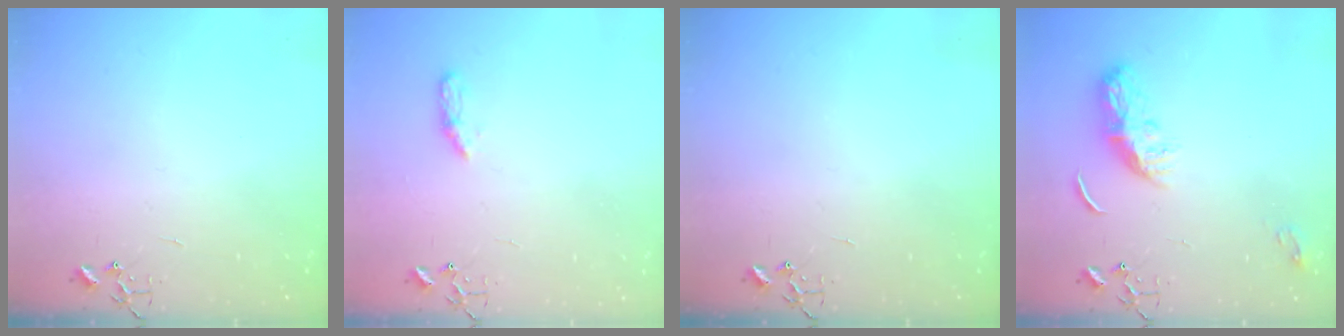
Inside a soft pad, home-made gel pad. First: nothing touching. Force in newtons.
{"total": 4.9, "press": 4.8, "slide": 0.6}
{"total": 0.0}
{"total": 8.9, "press": 8.9, "slide": 0.1}